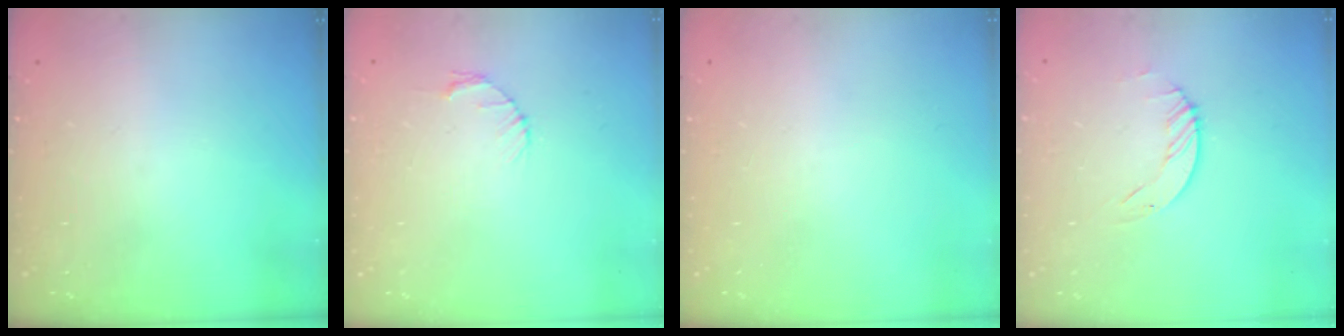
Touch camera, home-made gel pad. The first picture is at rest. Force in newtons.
{"total": 2.7, "press": 2.7, "slide": 0.4}
{"total": 0.0}
{"total": 1.2, "press": 1.2, "slide": 0.2}